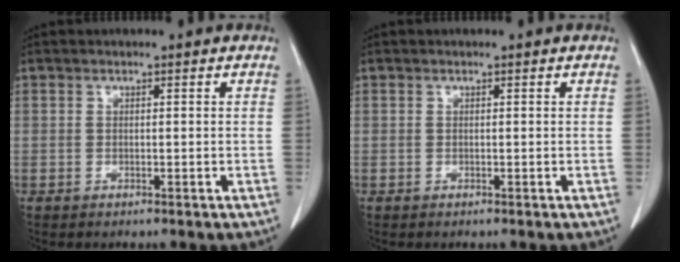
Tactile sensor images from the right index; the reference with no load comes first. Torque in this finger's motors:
{"motor_torque": [0.00, 0.00, 0.00, 0.00]}